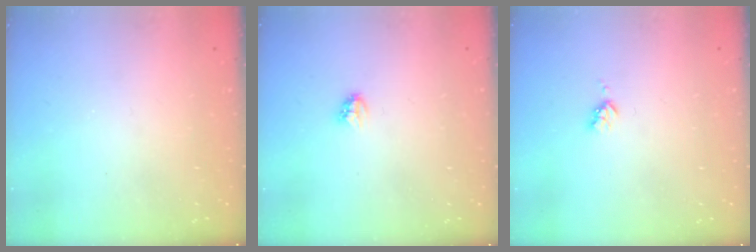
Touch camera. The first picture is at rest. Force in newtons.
{"total": 2.8, "press": 2.8, "slide": 0.3}
{"total": 3.0, "press": 3.0, "slide": 0.3}